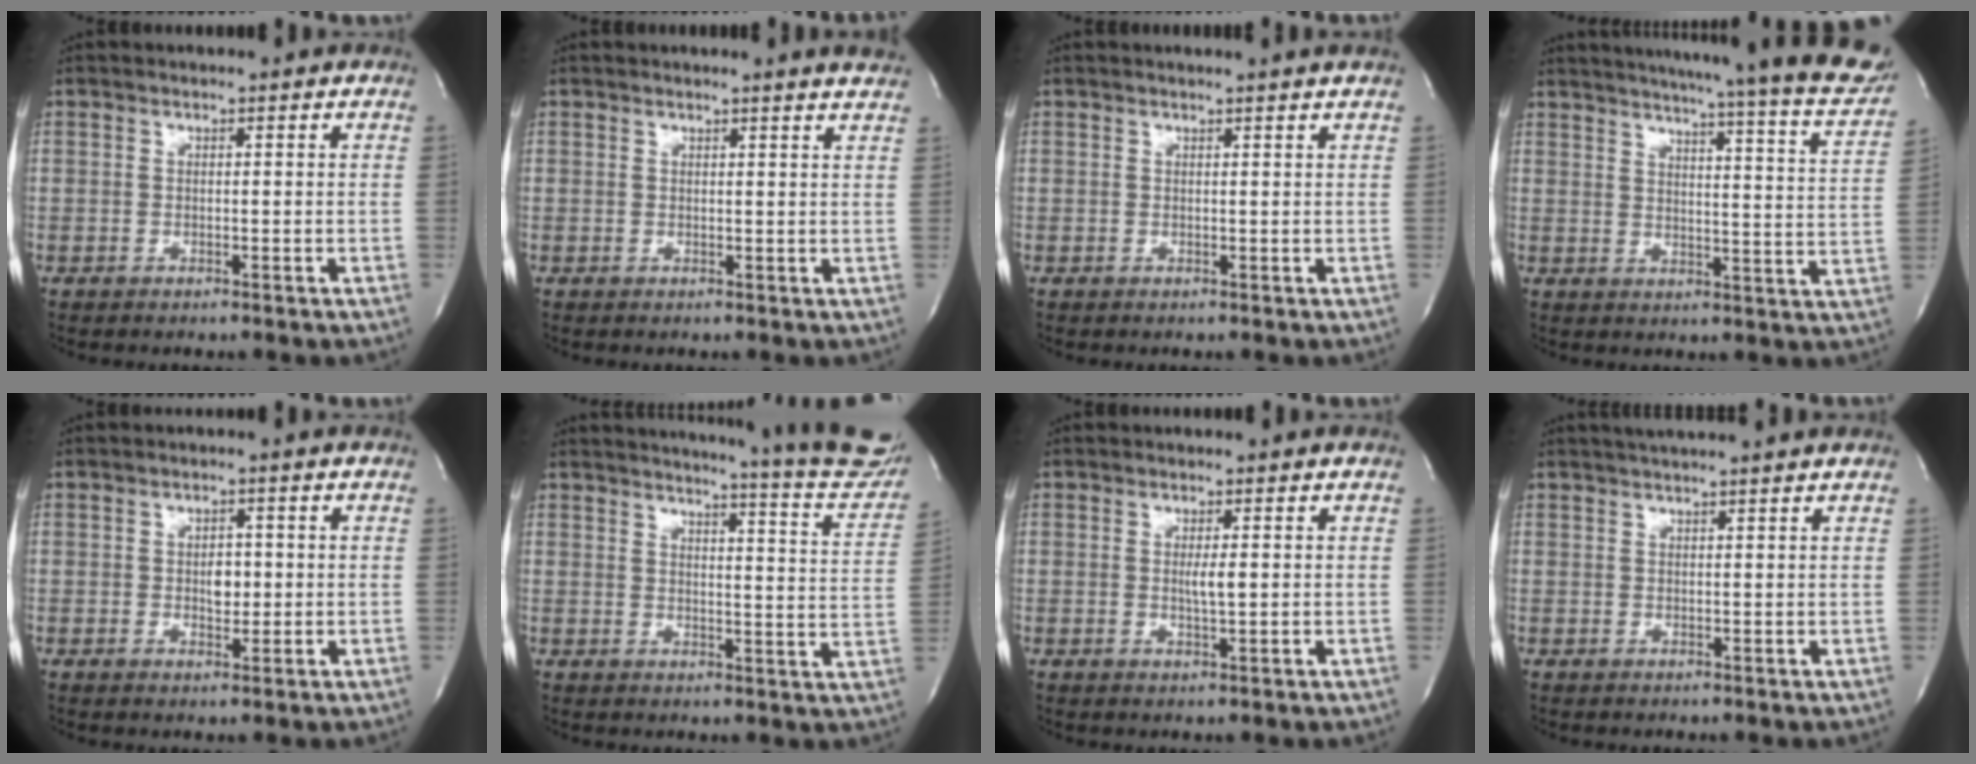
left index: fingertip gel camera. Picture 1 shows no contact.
{"total": 4.0, "force": [3.8, -0.4, 1.2], "torque": [-0.020, -0.012, 0.023]}
{"total": 1.9, "force": [1.8, -0.6, 0.6], "torque": [-0.017, -0.003, 0.021]}
{"total": 27.4, "force": [24.0, 1.1, 13.1], "torque": [-0.191, -0.069, 0.280]}
{"total": 2.7, "force": [0.0, 1.6, 2.1], "torque": [-0.031, 0.001, 0.003]}
{"total": 21.1, "force": [19.7, 0.5, 7.7], "torque": [-0.102, -0.096, 0.216]}
{"total": 2.1, "force": [0.2, 0.2, 2.1], "torque": [-0.041, -0.003, 0.004]}
{"total": 6.1, "force": [5.4, -0.7, 2.8], "torque": [-0.041, 0.024, 0.070]}